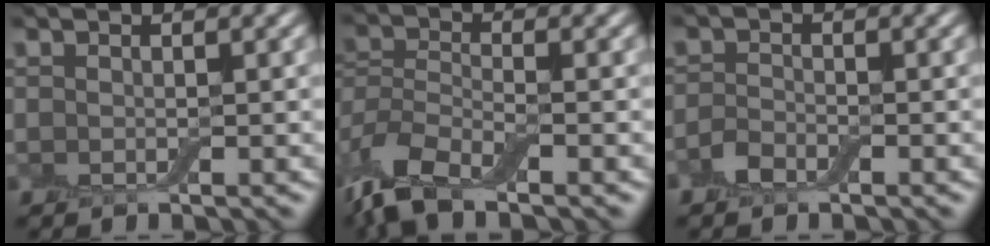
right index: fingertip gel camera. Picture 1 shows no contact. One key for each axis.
{"total": 6.6, "fx": -4.7, "fy": 2.4, "fz": 3.9, "tx": -0.078, "ty": -0.005, "tz": -0.104}
{"total": 1.7, "fx": -1.1, "fy": 0.9, "fz": 0.9, "tx": -0.018, "ty": 0.004, "tz": -0.025}